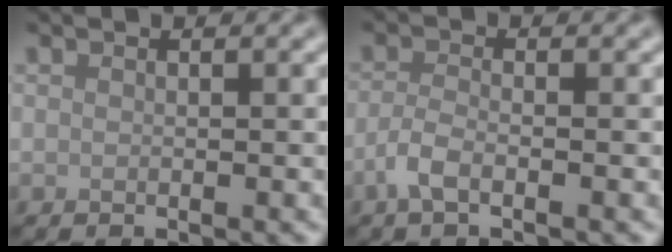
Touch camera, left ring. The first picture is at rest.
{"total": 2.0, "force": [-1.1, 0.7, 1.5], "torque": [-0.035, 0.001, -0.028]}